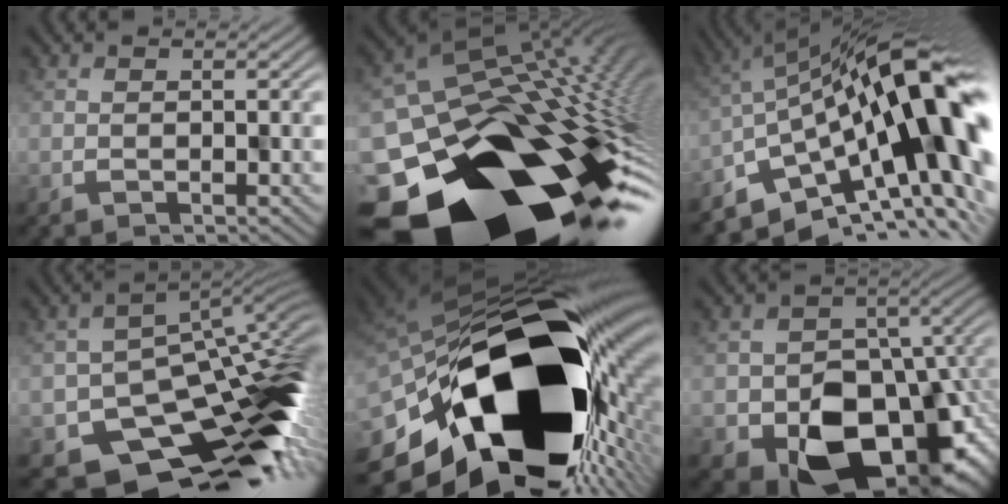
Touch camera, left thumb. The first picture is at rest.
{"total": 19.5, "force": [-8.6, 13.0, 11.8], "torque": [-0.208, -0.059, -0.100]}
{"total": 16.8, "force": [-2.8, 6.8, 15.1], "torque": [-0.231, -0.004, -0.055]}
{"total": 12.3, "force": [-6.2, 7.9, 7.1], "torque": [-0.110, -0.050, -0.077]}
{"total": 21.5, "force": [-4.0, 14.5, 15.3], "torque": [-0.331, -0.086, -0.034]}
{"total": 15.1, "force": [-6.1, 10.9, 8.5], "torque": [-0.114, -0.058, -0.070]}